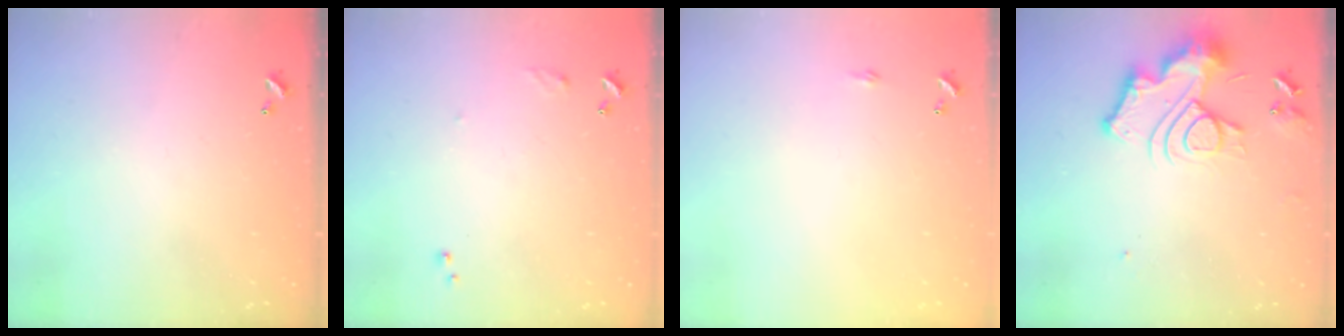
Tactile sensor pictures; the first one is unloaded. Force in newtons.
{"total": 6.5, "press": 6.5, "slide": 0.7}
{"total": 2.2, "press": 2.1, "slide": 0.4}
{"total": 13.0, "press": 12.9, "slide": 1.3}